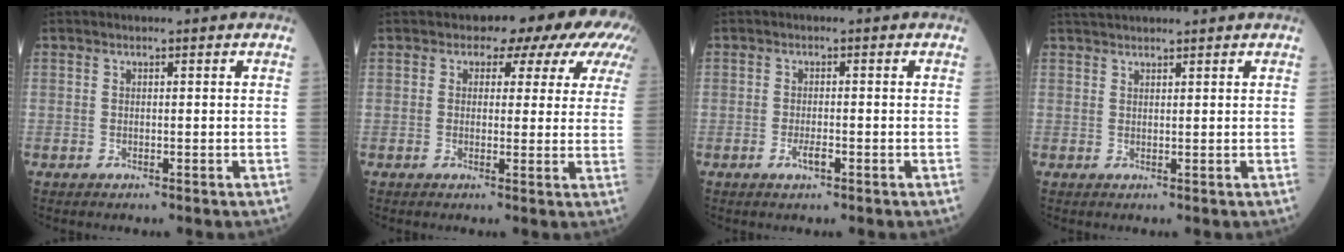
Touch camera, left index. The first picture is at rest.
{"total": 9.6, "force": [6.3, 5.5, 4.8], "torque": [-0.040, 0.024, 0.046]}
{"total": 1.9, "force": [-1.1, 0.4, 1.5], "torque": [-0.031, -0.001, -0.020]}
{"total": 3.0, "force": [2.8, -0.1, 1.1], "torque": [-0.017, 0.029, 0.053]}